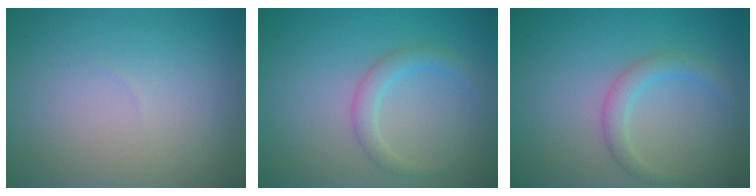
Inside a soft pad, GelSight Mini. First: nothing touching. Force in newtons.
{"total": 1.9, "press": 1.9, "slide": 0.2}
{"total": 2.1, "press": 2.1, "slide": 0.0}